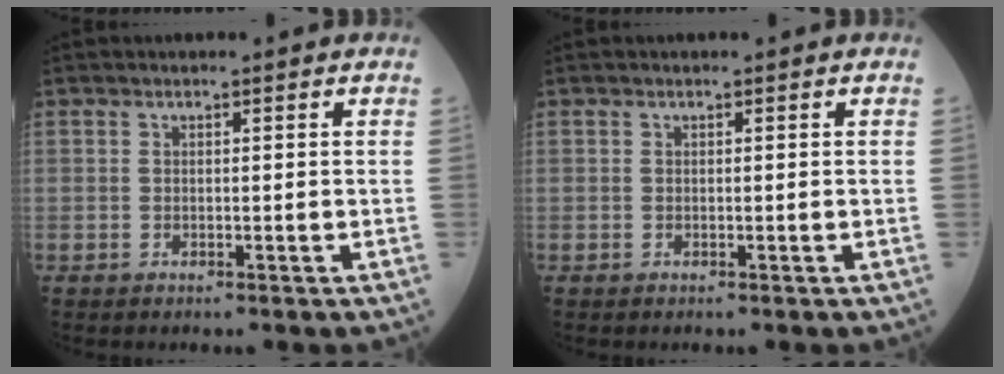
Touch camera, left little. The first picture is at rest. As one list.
[{"total": 0.0}]